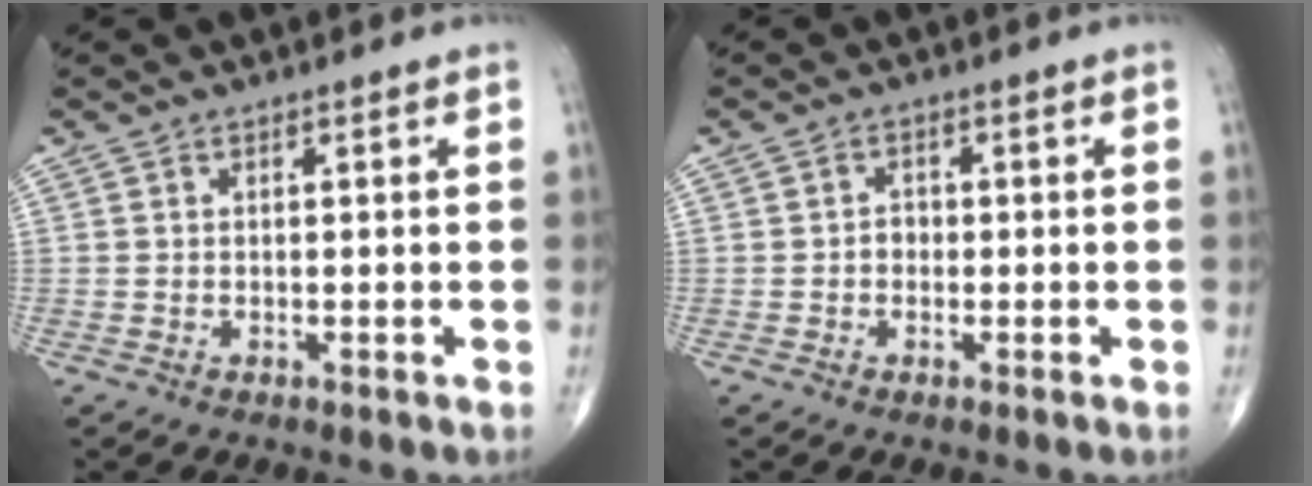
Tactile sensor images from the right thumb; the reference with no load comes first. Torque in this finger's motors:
{"motor_torque": [0.06, 0.29, 0.15, -0.05, 0.00]}